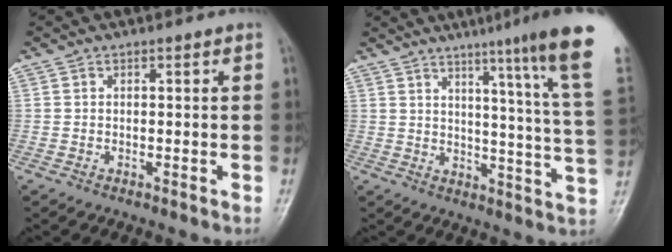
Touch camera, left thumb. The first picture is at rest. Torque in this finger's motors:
{"motor_torque": [2.27, -0.02, 1.63, -1.14, 0.40]}